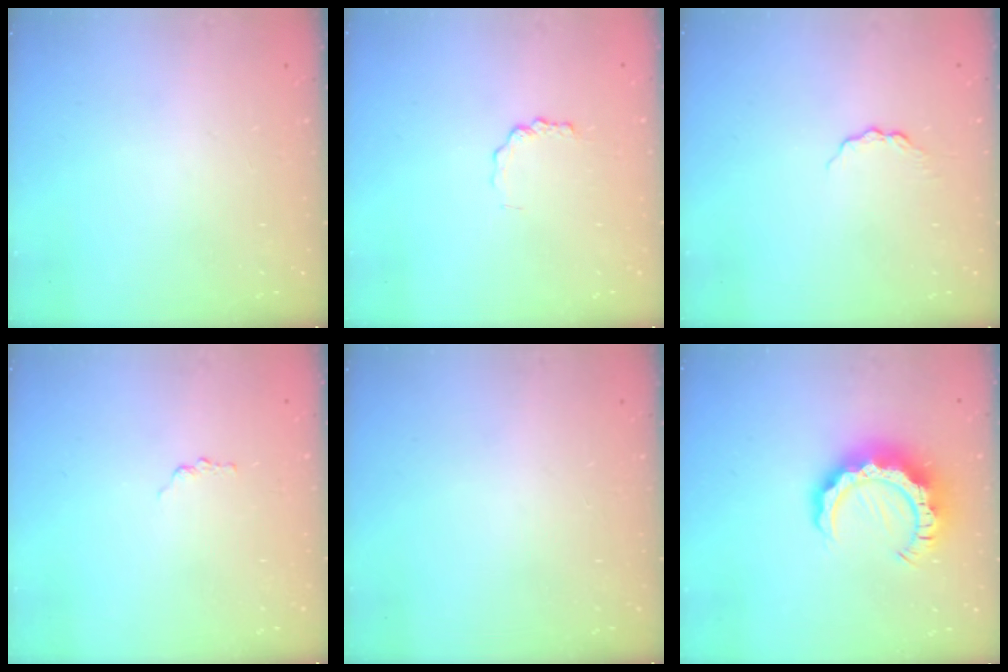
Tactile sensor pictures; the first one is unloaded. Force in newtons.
{"total": 2.0, "press": 2.0, "slide": 0.1}
{"total": 4.2, "press": 4.2, "slide": 0.6}
{"total": 1.2, "press": 1.2, "slide": 0.2}
{"total": 0.0}
{"total": 11.1, "press": 11.1, "slide": 1.1}